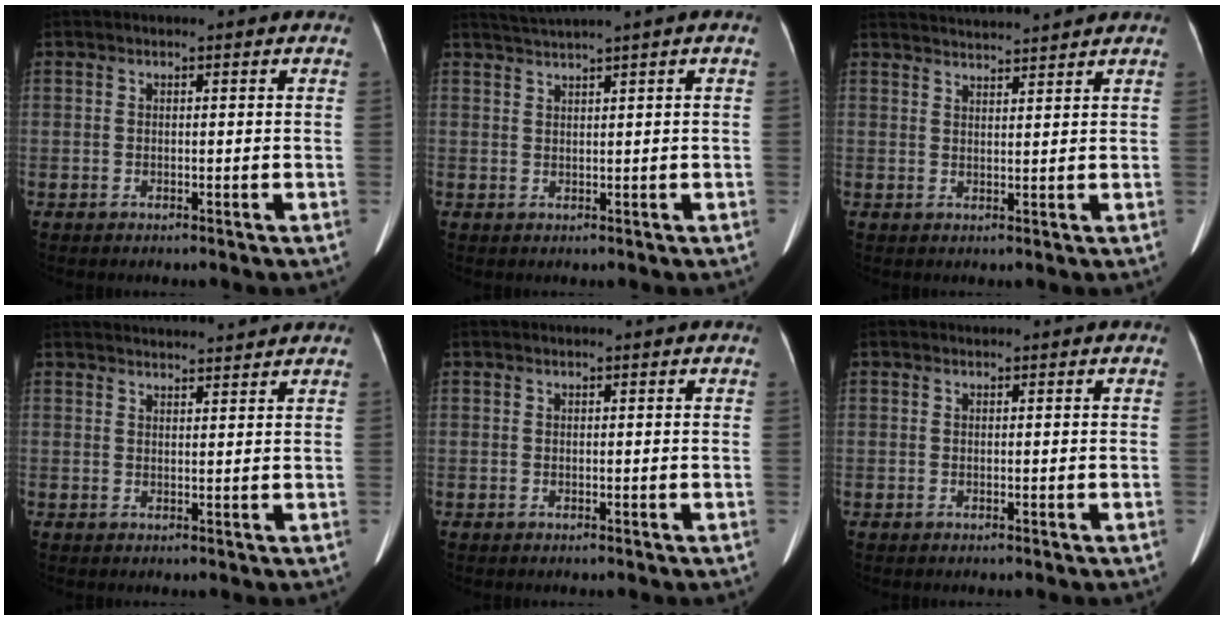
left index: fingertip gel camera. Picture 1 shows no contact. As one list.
[{"total": 1.9, "force": [1.6, -0.7, 0.8], "torque": [-0.017, 0.012, 0.042]}, {"total": 5.8, "force": [5.7, -0.6, 1.0], "torque": [-0.021, 0.016, 0.086]}, {"total": 7.1, "force": [6.9, 0.5, 1.4], "torque": [-0.020, 0.018, 0.086]}, {"total": 0.0}, {"total": 0.0}]